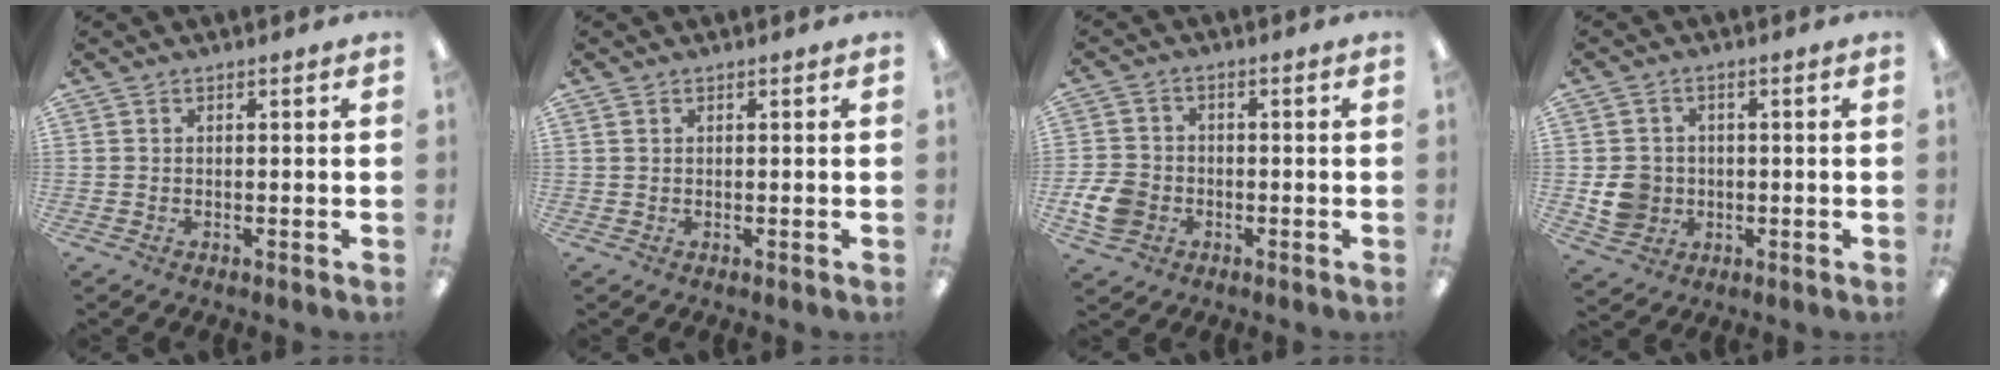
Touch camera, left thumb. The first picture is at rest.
{"total": 0.7, "force": [0.4, 0.5, 0.3], "torque": [-0.007, 0.003, 0.007]}
{"total": 7.3, "force": [-2.3, 5.9, 3.6], "torque": [-0.083, 0.010, -0.044]}
{"total": 6.4, "force": [-0.7, 6.0, 2.2], "torque": [-0.036, 0.013, -0.009]}